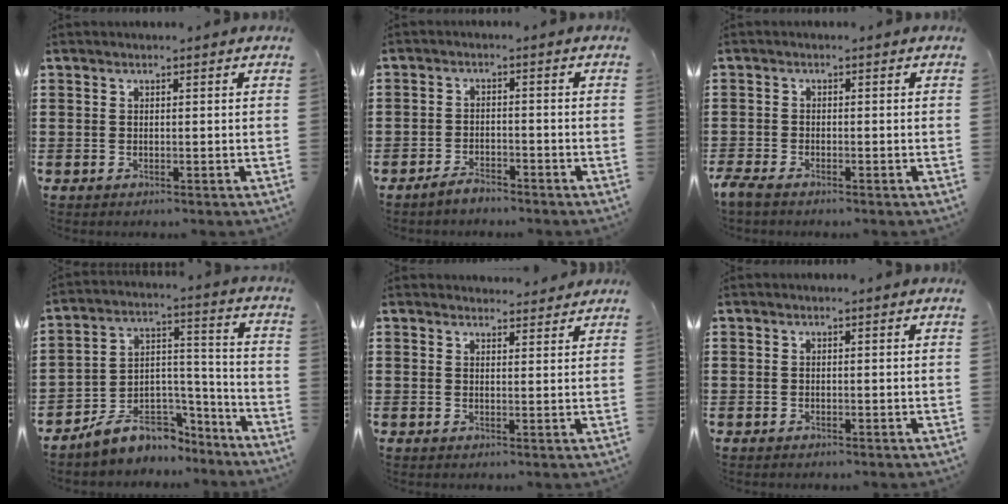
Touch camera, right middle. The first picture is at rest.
{"total": 2.5, "force": [-2.3, 0.6, 0.6], "torque": [-0.016, 0.002, -0.045]}
{"total": 1.9, "force": [-1.5, 0.3, 1.0], "torque": [-0.042, -0.007, -0.036]}
{"total": 7.2, "force": [-6.1, 3.6, 1.6], "torque": [-0.031, 0.015, -0.114]}
{"total": 2.3, "force": [2.2, 0.3, -0.2], "torque": [0.005, -0.004, 0.042]}
{"total": 0.0}